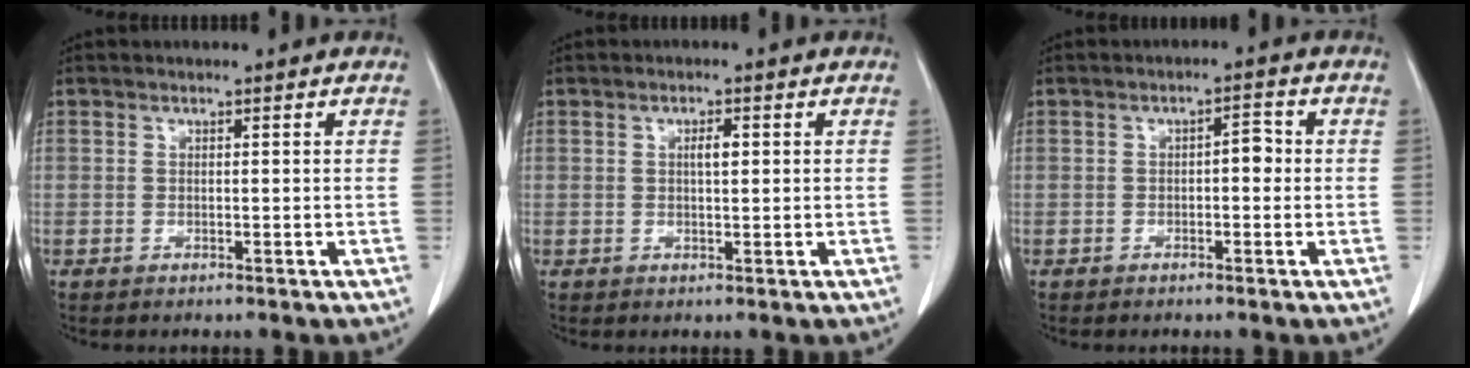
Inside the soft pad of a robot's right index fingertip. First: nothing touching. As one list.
[{"total": 2.4, "force": [0.5, 0.9, 2.2], "torque": [-0.042, 0.004, 0.009]}, {"total": 3.2, "force": [-0.2, 1.5, 2.8], "torque": [-0.044, 0.021, -0.003]}]